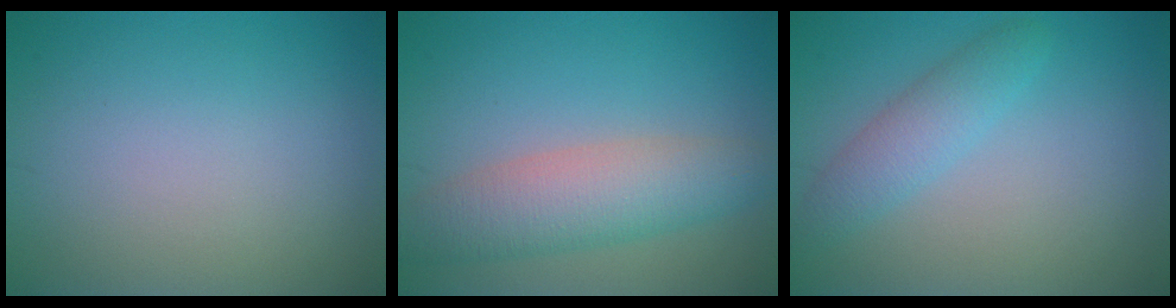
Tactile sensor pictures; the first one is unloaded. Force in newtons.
{"total": 5.5, "press": 5.5, "slide": 0.3}
{"total": 2.8, "press": 2.8, "slide": 0.1}